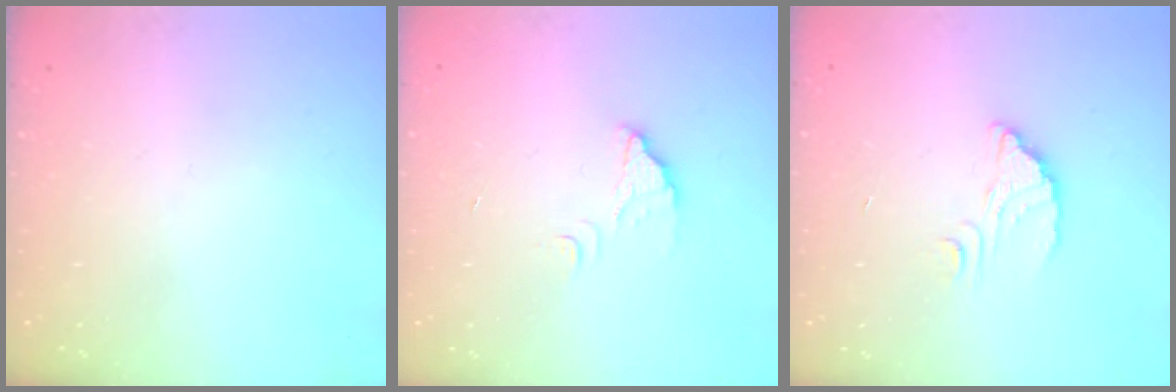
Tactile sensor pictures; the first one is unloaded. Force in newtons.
{"total": 2.9, "press": 2.9, "slide": 0.2}
{"total": 2.7, "press": 2.7, "slide": 0.1}